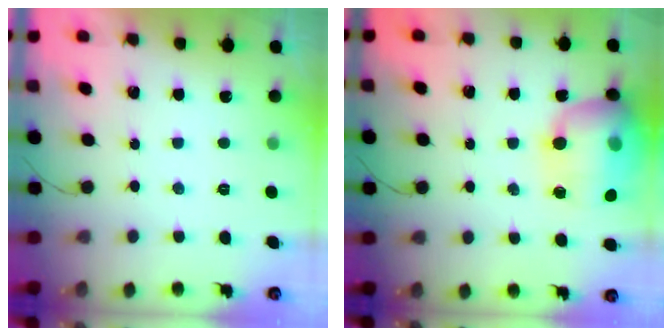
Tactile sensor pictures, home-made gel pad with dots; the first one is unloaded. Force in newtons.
{"total": 19.5, "press": 19.4, "slide": 2.4}